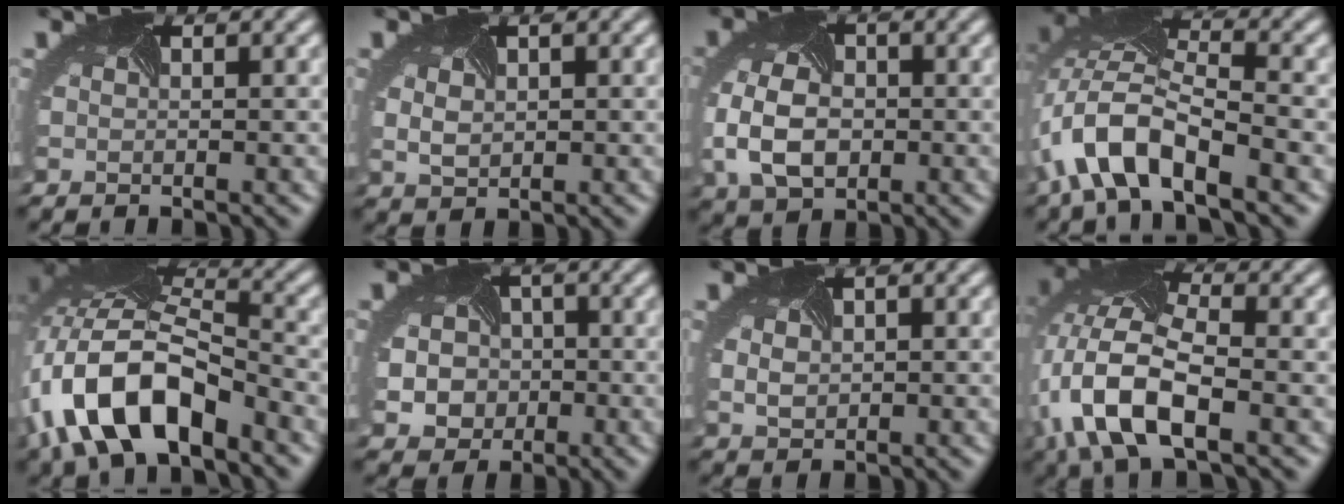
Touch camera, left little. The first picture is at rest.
{"total": 1.9, "force": [0.3, 1.4, 1.2], "torque": [-0.031, 0.000, 0.018]}
{"total": 5.5, "force": [-1.4, 3.8, 3.7], "torque": [-0.099, -0.012, -0.021]}
{"total": 9.2, "force": [-5.3, 3.2, 6.8], "torque": [-0.148, 0.005, -0.097]}
{"total": 11.9, "force": [-5.5, 5.7, 8.8], "torque": [-0.185, -0.002, -0.098]}
{"total": 4.6, "force": [-1.2, 4.1, 1.8], "torque": [-0.030, -0.011, -0.017]}
{"total": 1.7, "force": [0.0, 1.4, 1.0], "torque": [-0.023, 0.000, 0.015]}
{"total": 10.2, "force": [-3.3, 4.7, 8.5], "torque": [-0.201, -0.002, -0.064]}